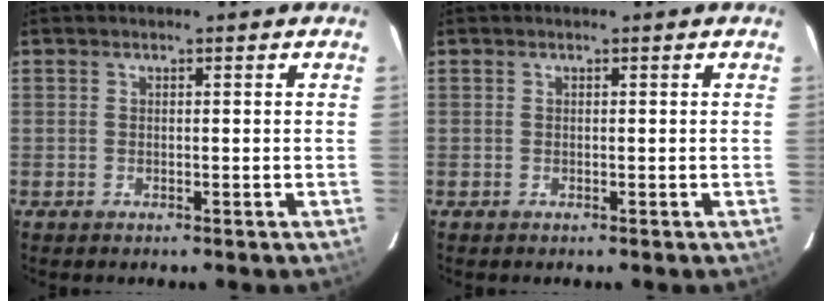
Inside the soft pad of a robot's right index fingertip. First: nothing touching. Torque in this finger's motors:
{"motor_torque": [0.00, 0.00, 0.03, 0.01]}